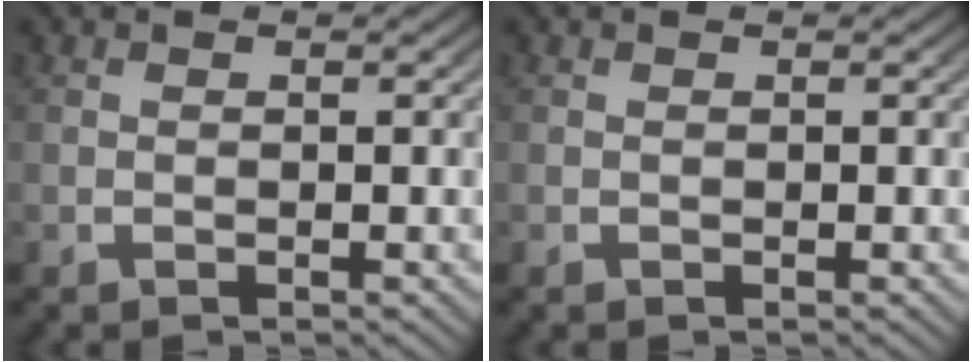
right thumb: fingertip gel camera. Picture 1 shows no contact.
{"total": 0.0}